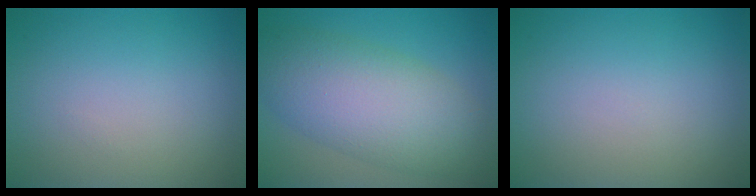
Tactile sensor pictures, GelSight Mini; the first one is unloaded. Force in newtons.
{"total": 8.3, "press": 8.3, "slide": 0.1}
{"total": 0.0}